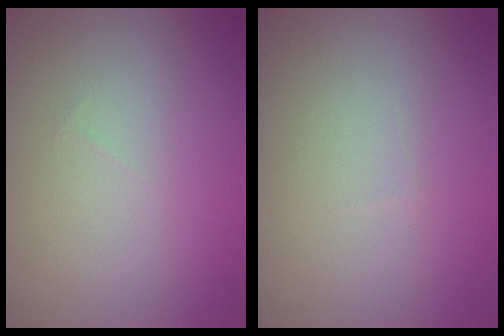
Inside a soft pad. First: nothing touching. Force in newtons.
{"total": 0.0}